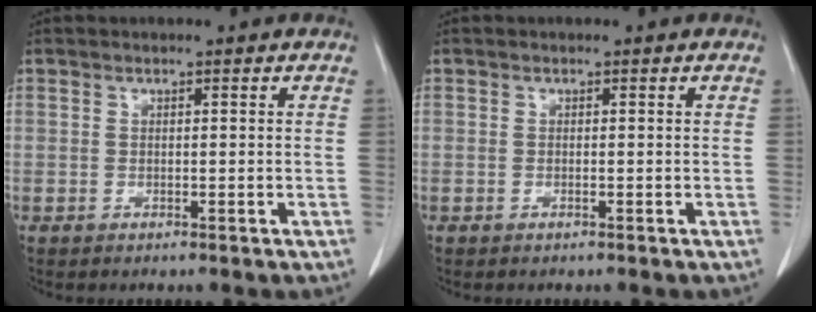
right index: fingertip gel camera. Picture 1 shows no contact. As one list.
[{"total": 0.0}]